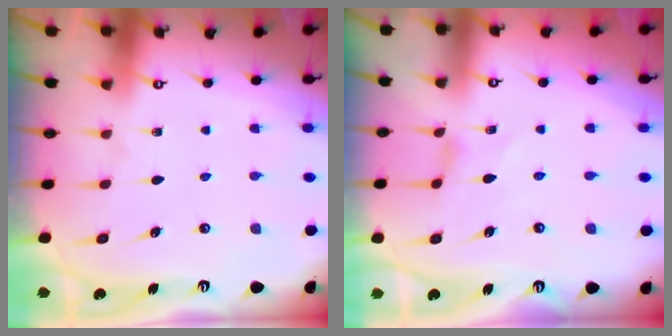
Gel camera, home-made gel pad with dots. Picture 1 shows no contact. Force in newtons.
{"total": 0.0}